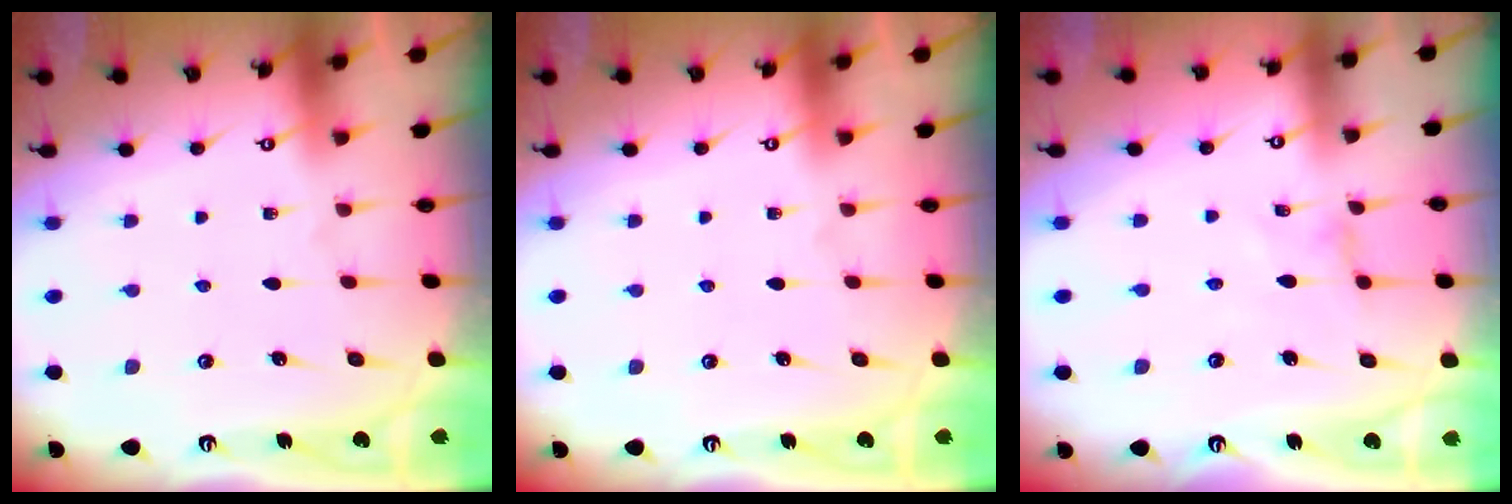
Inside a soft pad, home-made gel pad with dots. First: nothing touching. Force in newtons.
{"total": 0.0}
{"total": 0.0}